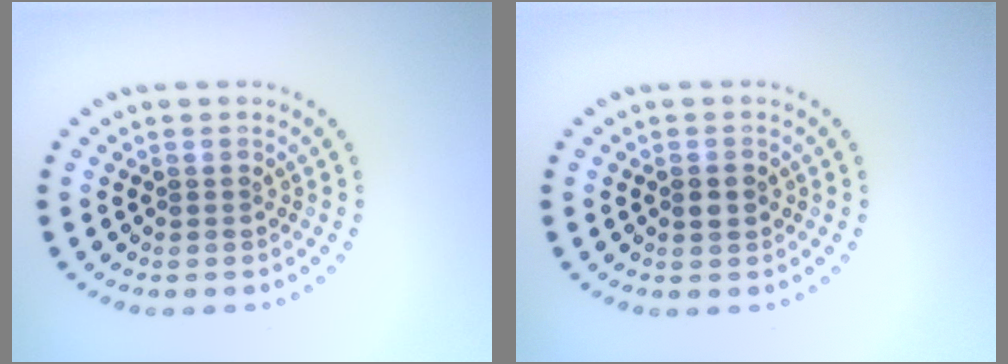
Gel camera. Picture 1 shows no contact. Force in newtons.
{"total": 1.7, "press": 1.7, "slide": 0.1}